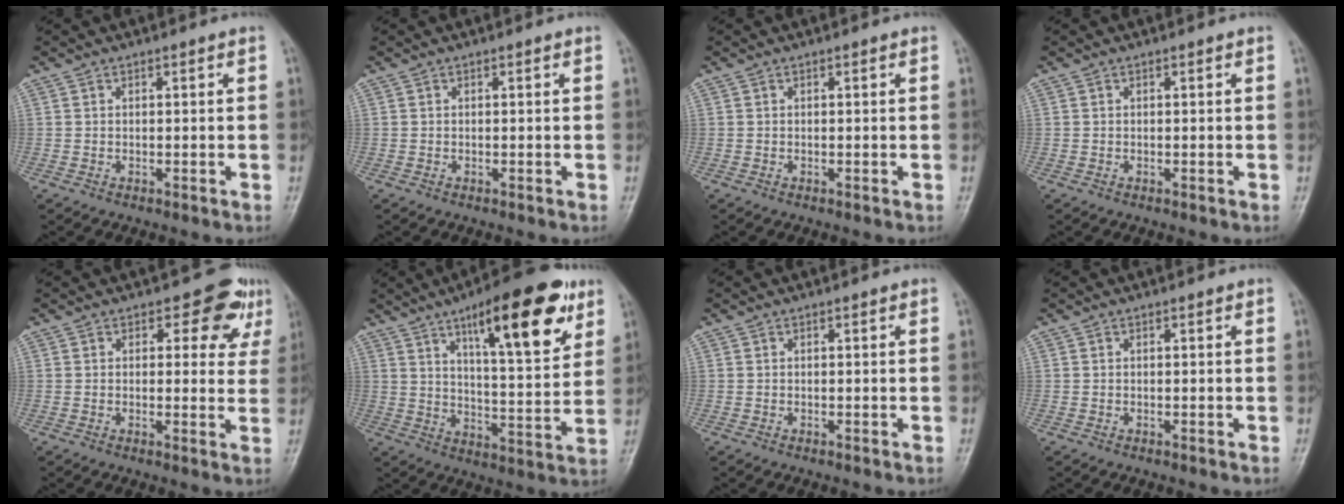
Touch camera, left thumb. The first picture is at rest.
{"total": 0.0}
{"total": 0.0}
{"total": 0.0}
{"total": 6.6, "force": [3.7, 4.2, 3.6], "torque": [-0.004, -0.015, 0.033]}
{"total": 19.9, "force": [10.7, 5.9, 15.7], "torque": [-0.197, -0.042, 0.160]}
{"total": 0.0}
{"total": 0.0}